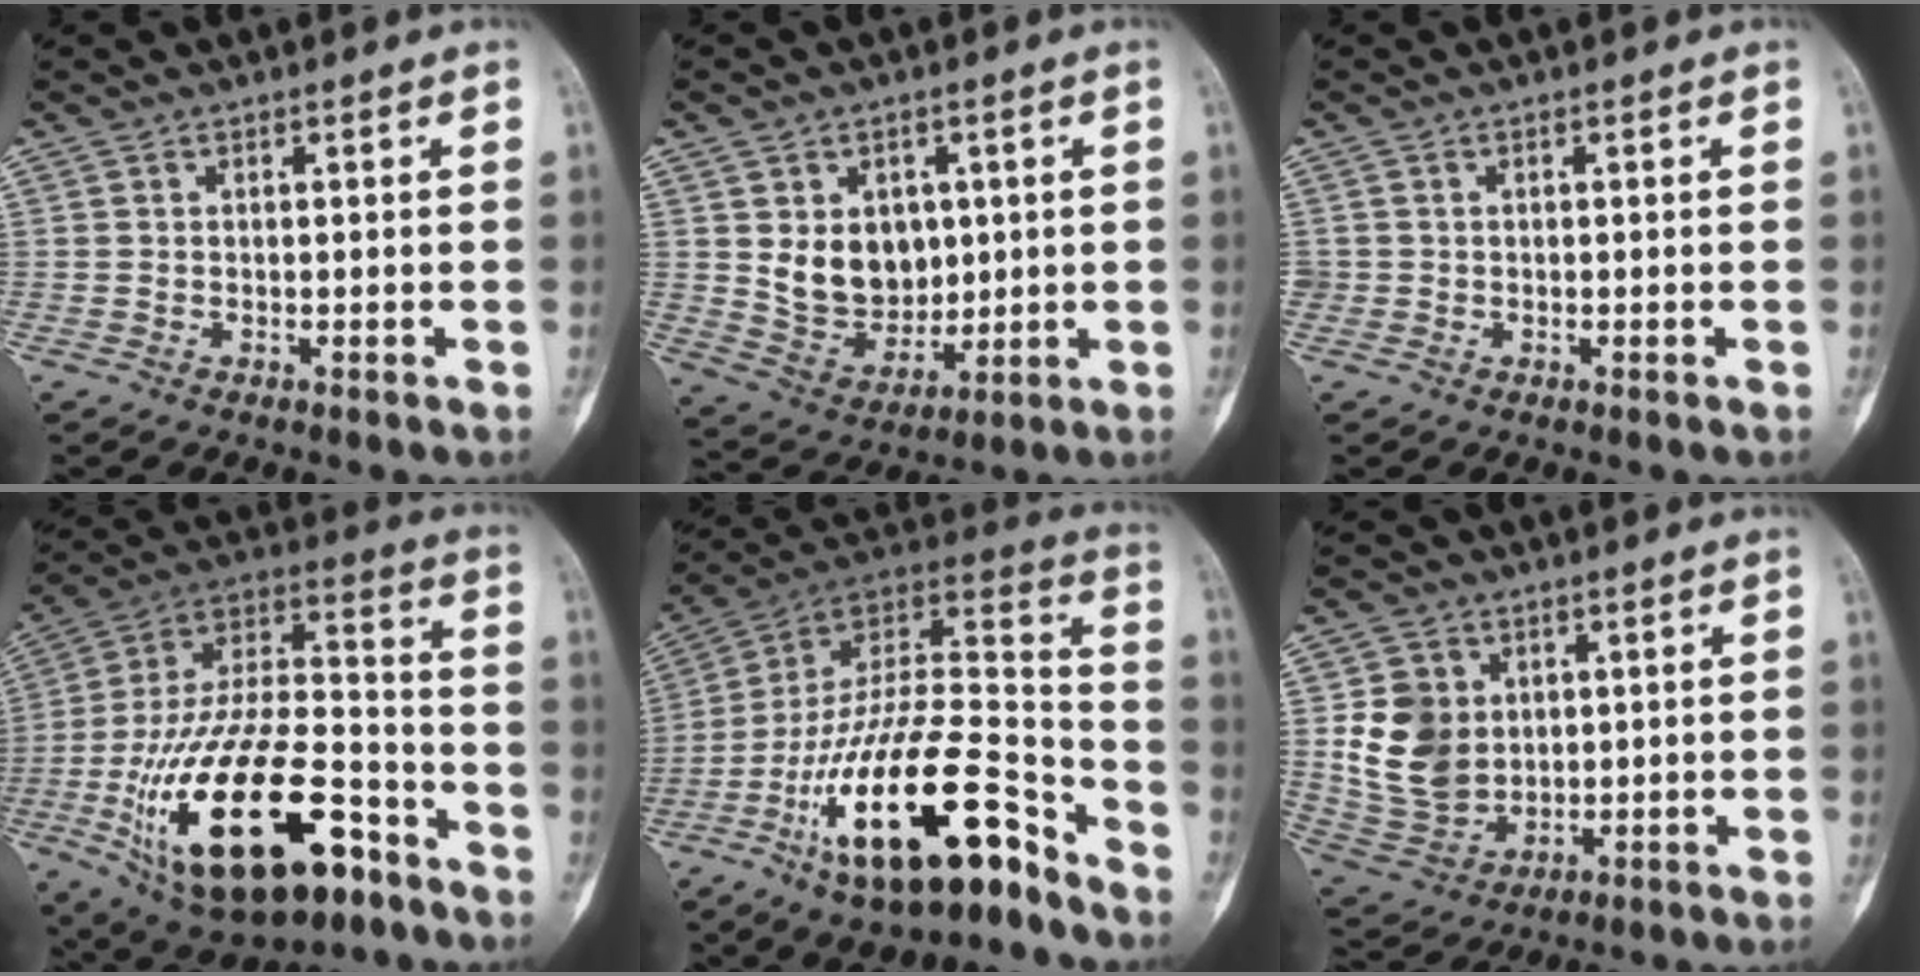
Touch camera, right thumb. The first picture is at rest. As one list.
[{"total": 12.3, "force": [2.1, 9.6, 7.3], "torque": [-0.072, -0.019, 0.059]}, {"total": 0.8, "force": [0.0, 0.8, 0.0], "torque": [0.007, 0.004, 0.000]}, {"total": 29.7, "force": [-13.0, 13.5, 23.0], "torque": [-0.444, 0.058, -0.209]}, {"total": 26.1, "force": [-15.1, 8.9, 19.4], "torque": [-0.323, 0.087, -0.257]}, {"total": 11.4, "force": [2.1, 9.3, 6.2], "torque": [-0.089, -0.012, 0.056]}]